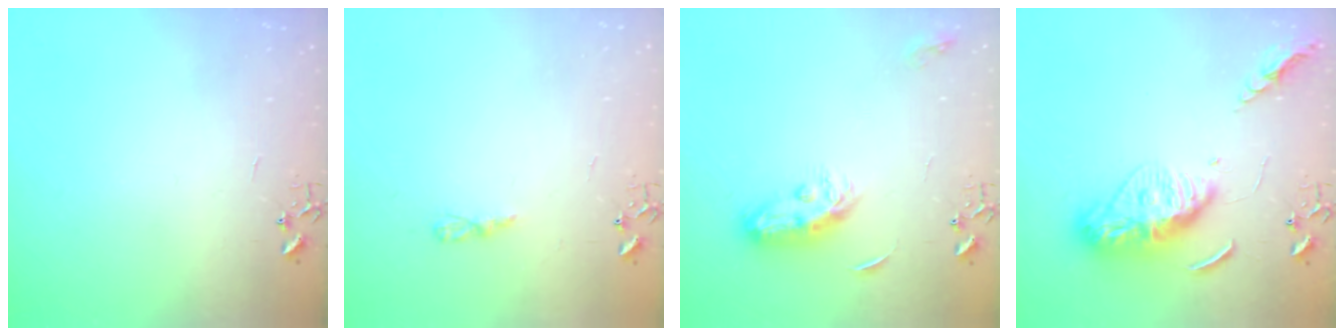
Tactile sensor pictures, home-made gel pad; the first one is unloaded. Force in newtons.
{"total": 3.5, "press": 3.5, "slide": 0.4}
{"total": 8.7, "press": 8.7, "slide": 0.4}
{"total": 13.5, "press": 13.5, "slide": 1.2}